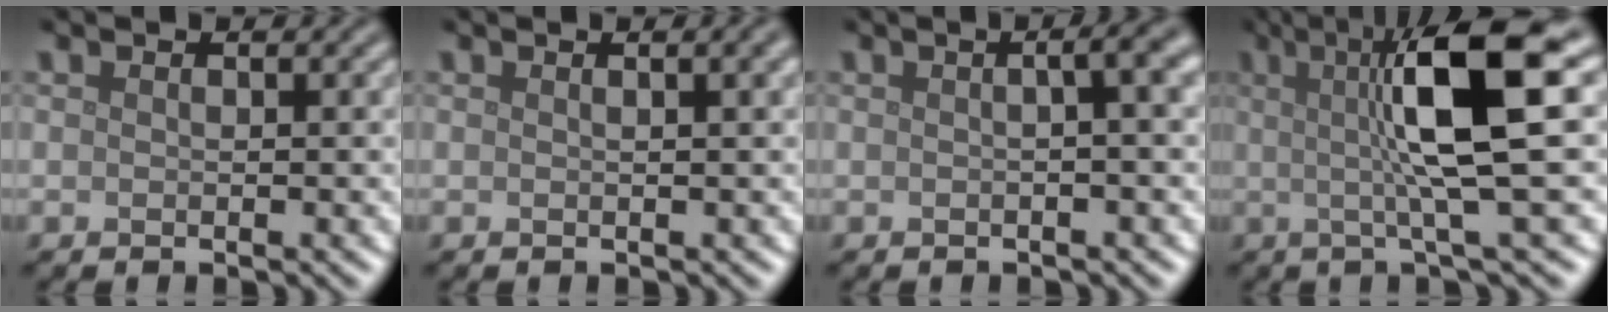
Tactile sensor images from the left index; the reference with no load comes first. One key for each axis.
{"total": 2.5, "fx": 0.8, "fy": 1.0, "fz": 2.2, "tx": -0.016, "ty": 0.006, "tz": 0.003}
{"total": 4.6, "fx": 0.7, "fy": 1.7, "fz": 4.2, "tx": -0.032, "ty": 0.024, "tz": -0.004}
{"total": 10.0, "fx": 1.5, "fy": 1.9, "fz": 9.7, "tx": -0.129, "ty": 0.005, "tz": 0.022}